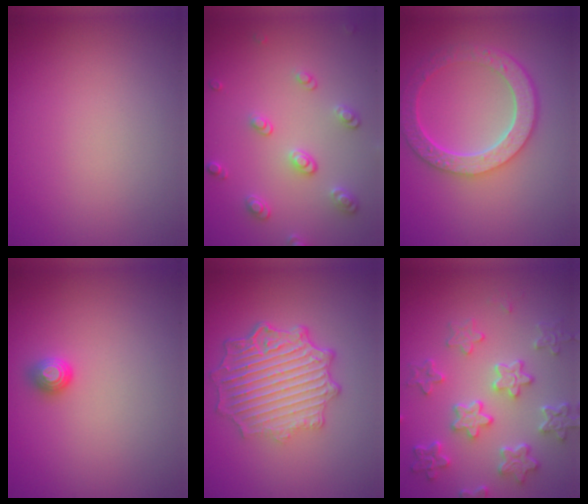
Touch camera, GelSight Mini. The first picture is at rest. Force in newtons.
{"total": 2.6, "press": 2.5, "slide": 0.8}
{"total": 6.0, "press": 4.5, "slide": 3.9}
{"total": 1.1, "press": 1.0, "slide": 0.5}
{"total": 7.1, "press": 5.3, "slide": 4.7}
{"total": 5.9, "press": 4.5, "slide": 3.8}